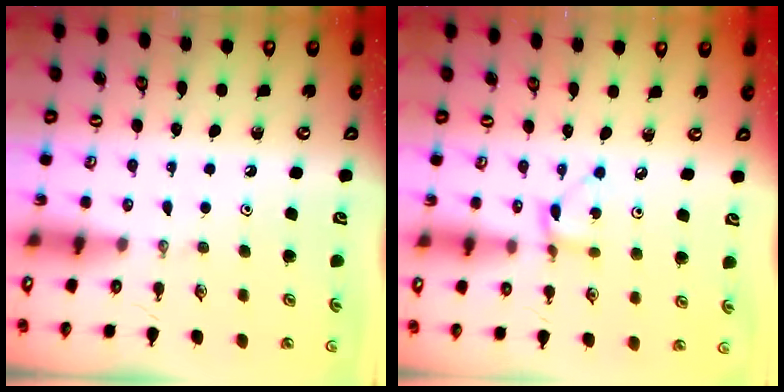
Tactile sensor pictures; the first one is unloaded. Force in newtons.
{"total": 2.7, "press": 2.7, "slide": 0.2}